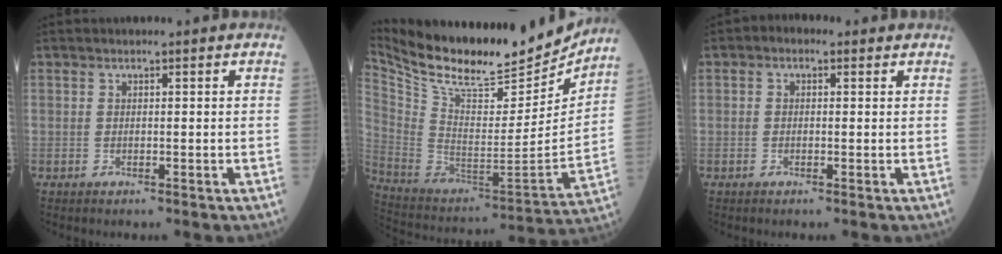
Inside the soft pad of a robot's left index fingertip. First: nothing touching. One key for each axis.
{"total": 26.1, "fx": 22.9, "fy": 5.7, "fz": 11.2, "tx": -0.208, "ty": -0.039, "tz": 0.357}
{"total": 1.9, "fx": 0.8, "fy": 1.4, "fz": 1.0, "tx": -0.017, "ty": 0.015, "tz": 0.005}